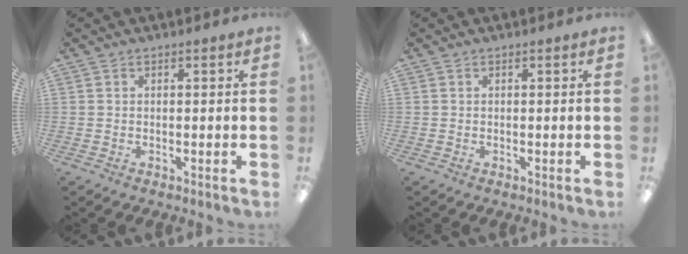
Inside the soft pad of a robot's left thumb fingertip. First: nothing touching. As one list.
[{"total": 0.0}]